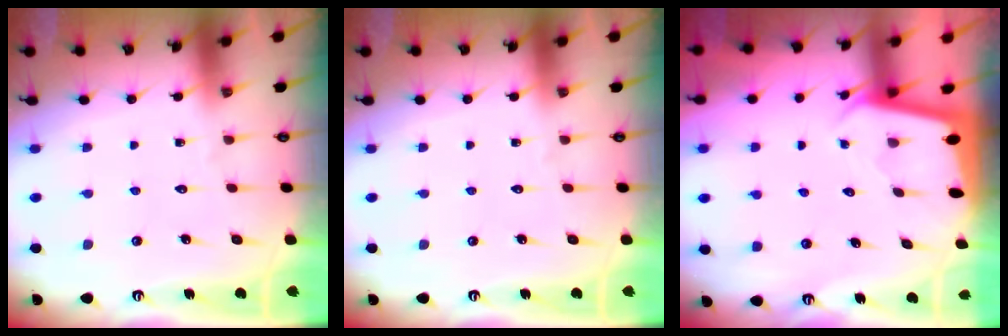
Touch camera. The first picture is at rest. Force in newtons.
{"total": 0.0}
{"total": 1.9, "press": 1.9, "slide": 0.1}